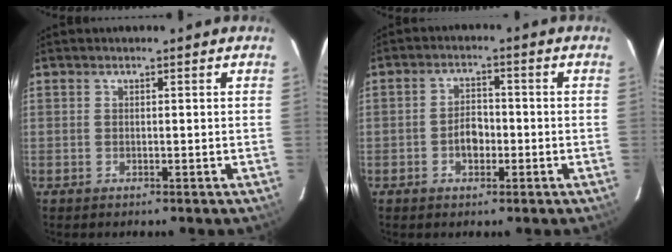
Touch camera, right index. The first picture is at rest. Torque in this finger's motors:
{"motor_torque": [0.75, 0.14, 0.40, 0.04]}